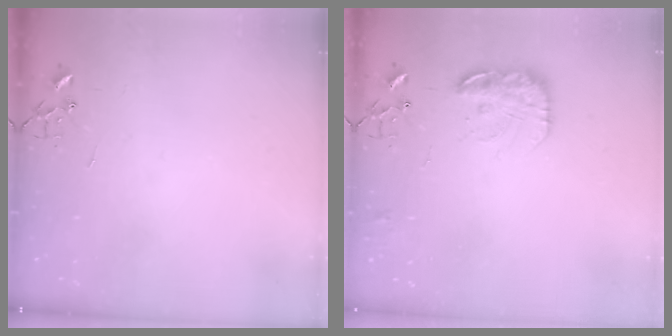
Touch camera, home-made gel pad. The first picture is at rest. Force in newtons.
{"total": 14.8, "press": 14.8, "slide": 0.8}